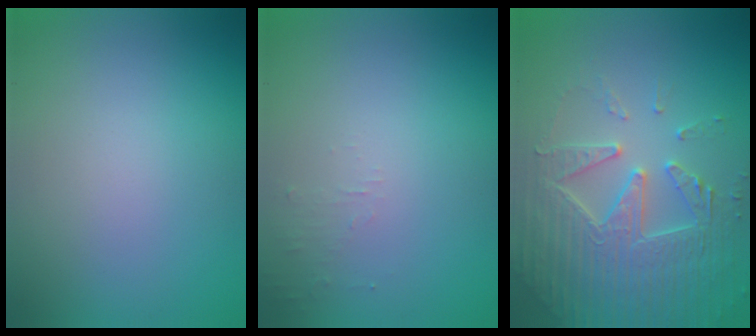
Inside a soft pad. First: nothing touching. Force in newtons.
{"total": 0.9, "press": 0.9, "slide": 0.1}
{"total": 5.3, "press": 5.2, "slide": 1.1}